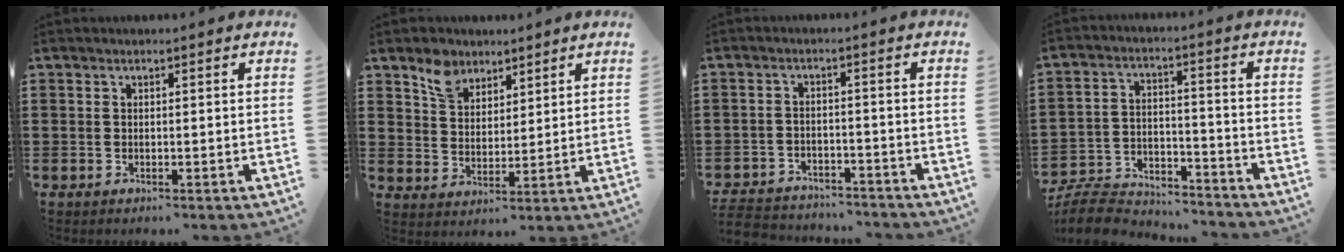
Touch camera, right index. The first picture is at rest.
{"total": 5.6, "force": [4.2, 3.4, 1.4], "torque": [-0.039, 0.005, 0.079]}
{"total": 4.0, "force": [-4.0, 0.6, 0.2], "torque": [-0.021, -0.002, -0.088]}
{"total": 8.1, "force": [-7.7, 1.7, 1.6], "torque": [-0.041, 0.017, -0.154]}